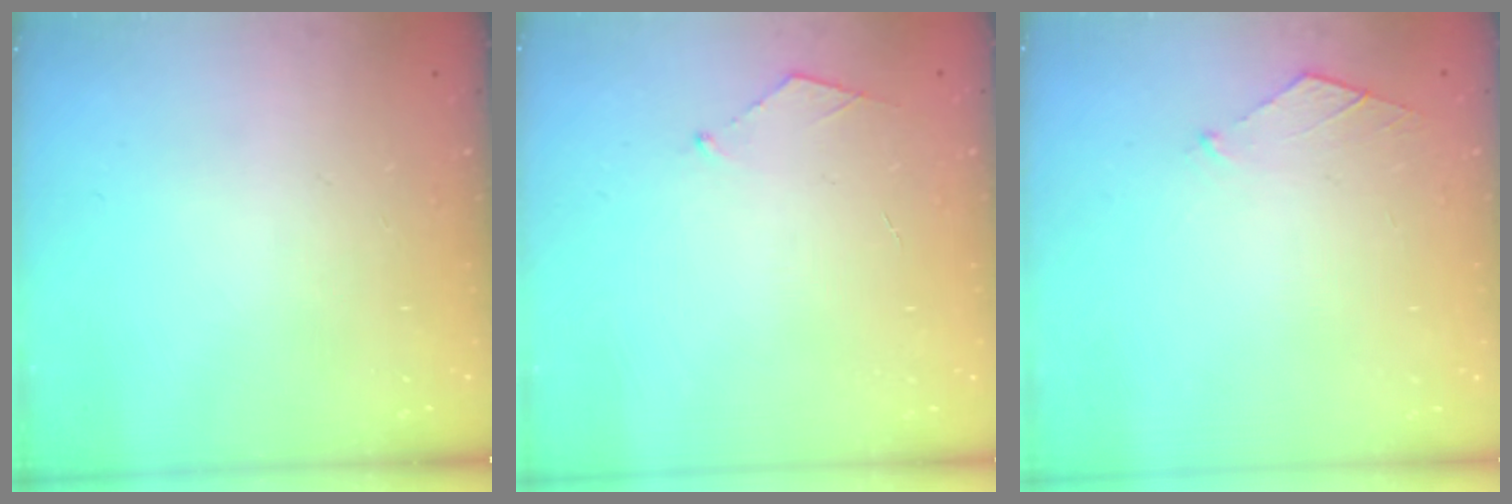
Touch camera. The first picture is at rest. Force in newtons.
{"total": 3.3, "press": 3.3, "slide": 0.4}
{"total": 4.8, "press": 4.7, "slide": 0.6}